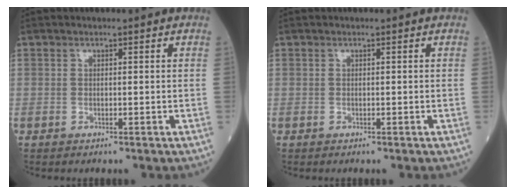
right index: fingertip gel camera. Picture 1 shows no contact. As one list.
[{"total": 0.0}]